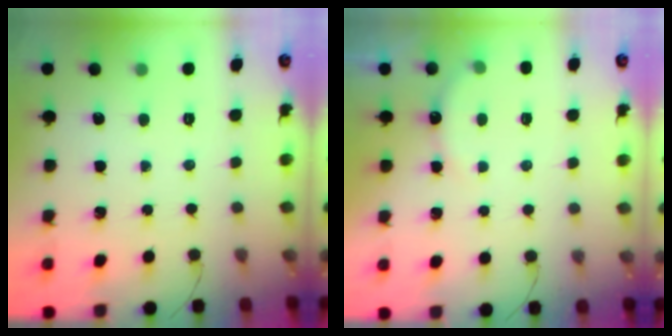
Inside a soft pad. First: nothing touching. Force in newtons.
{"total": 5.3, "press": 5.2, "slide": 1.2}